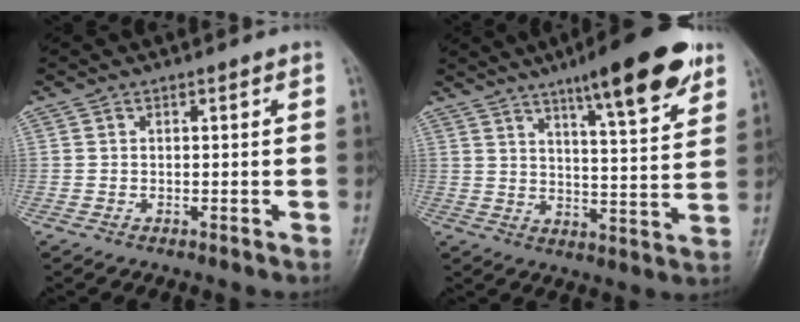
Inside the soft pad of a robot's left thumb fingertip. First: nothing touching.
{"total": 16.1, "force": [9.9, 3.4, 12.2], "torque": [-0.155, -0.044, 0.147]}